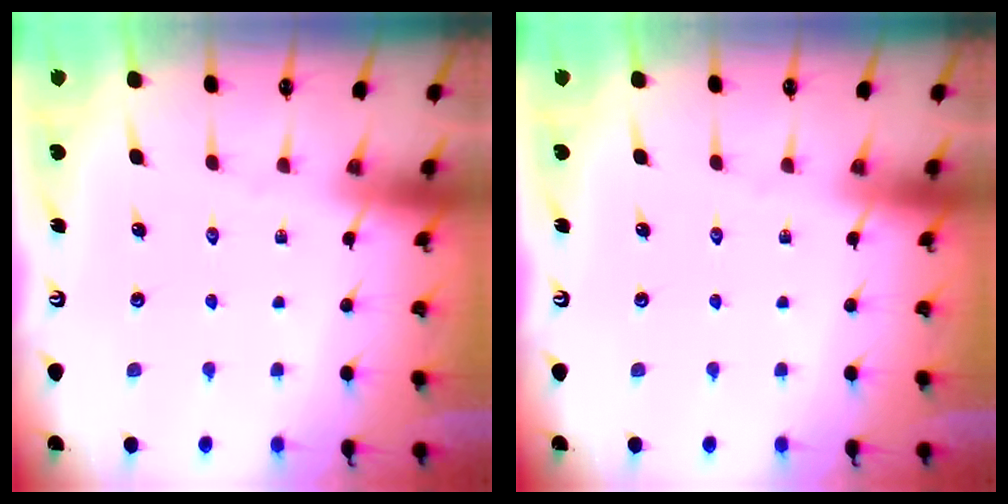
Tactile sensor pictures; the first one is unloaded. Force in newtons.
{"total": 0.0}